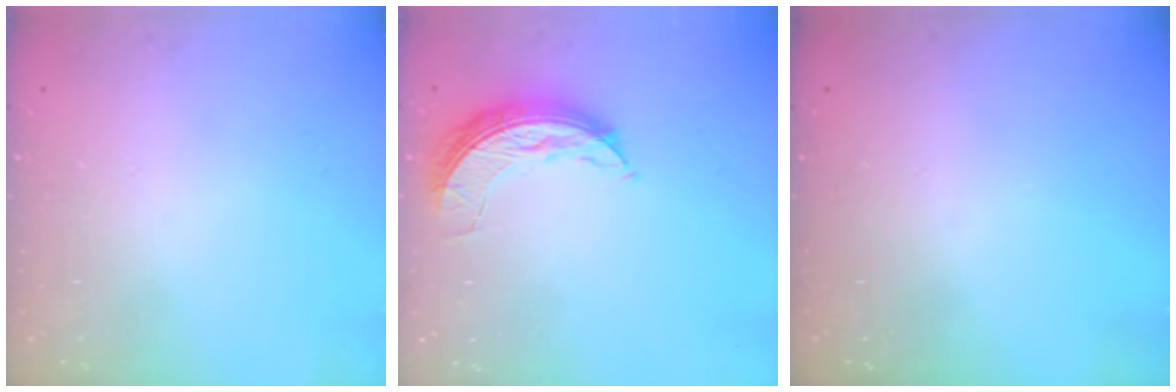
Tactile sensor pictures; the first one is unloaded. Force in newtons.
{"total": 7.6, "press": 7.6, "slide": 0.1}
{"total": 0.0}